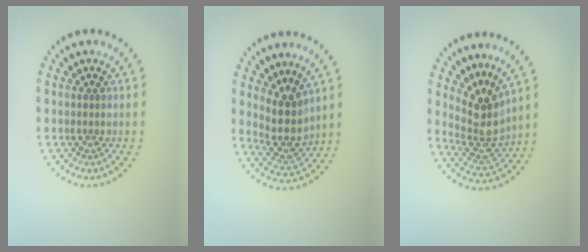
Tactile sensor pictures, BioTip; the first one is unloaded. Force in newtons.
{"total": 3.7, "press": 2.9, "slide": 2.3}
{"total": 4.0, "press": 2.9, "slide": 2.8}